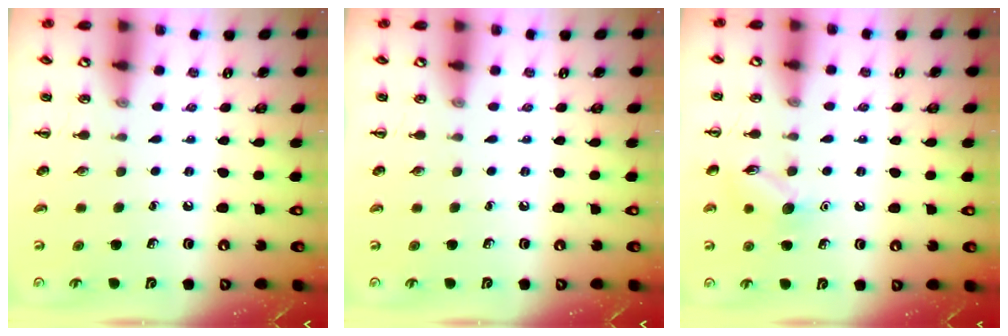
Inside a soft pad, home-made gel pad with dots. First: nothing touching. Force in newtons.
{"total": 0.0}
{"total": 8.2, "press": 8.2, "slide": 0.7}